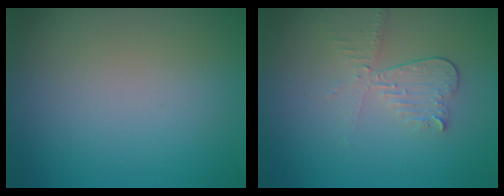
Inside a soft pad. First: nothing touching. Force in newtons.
{"total": 3.0, "press": 2.6, "slide": 1.5}